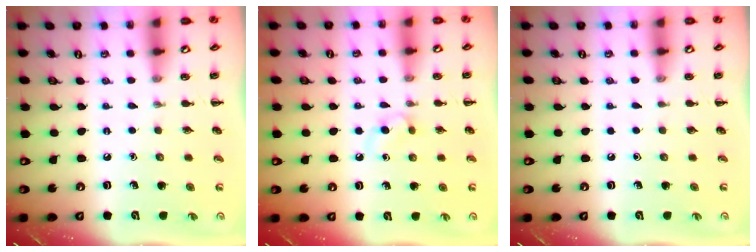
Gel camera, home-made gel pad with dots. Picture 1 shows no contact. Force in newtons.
{"total": 2.4, "press": 2.1, "slide": 1.1}
{"total": 0.0}